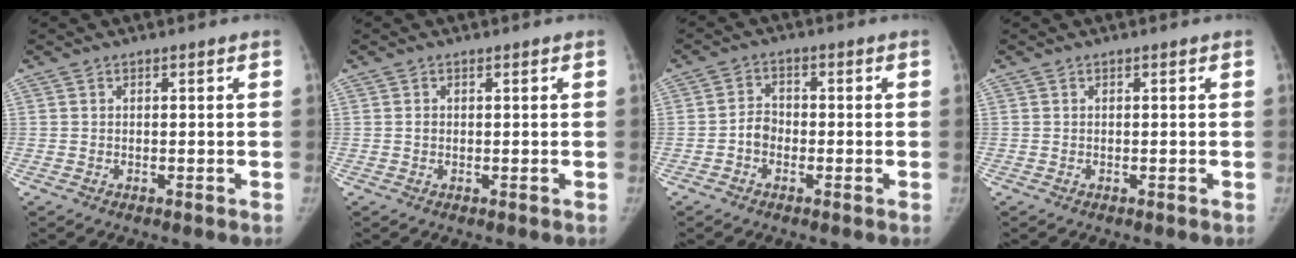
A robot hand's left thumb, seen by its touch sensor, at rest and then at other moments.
{"total": 0.6, "force": [0.0, 0.5, 0.3], "torque": [-0.003, 0.001, 0.001]}
{"total": 3.2, "force": [-1.3, 2.5, 1.5], "torque": [-0.008, 0.015, -0.028]}
{"total": 0.0}